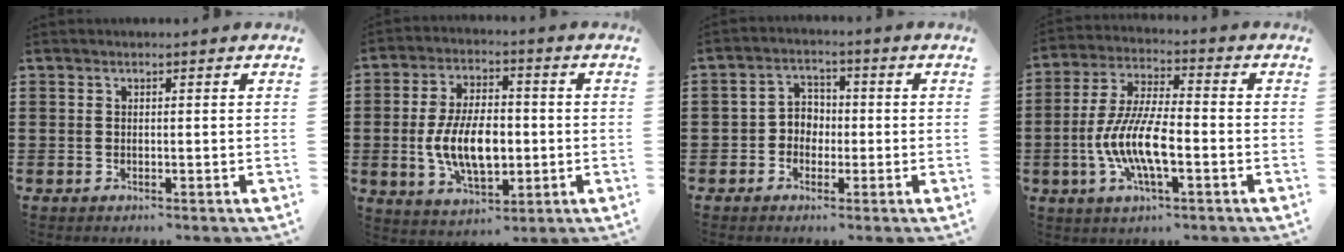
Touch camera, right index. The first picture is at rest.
{"total": 10.1, "force": [-1.3, 5.4, 8.4], "torque": [-0.165, -0.003, -0.029]}
{"total": 3.3, "force": [-1.1, 2.9, 1.3], "torque": [-0.036, 0.010, -0.027]}
{"total": 10.5, "force": [-2.7, 3.8, 9.4], "torque": [-0.204, -0.009, -0.053]}